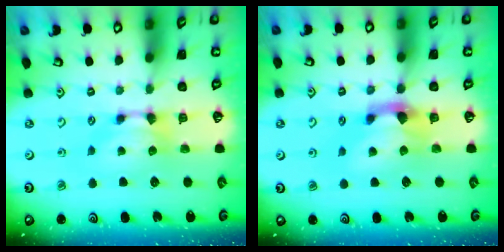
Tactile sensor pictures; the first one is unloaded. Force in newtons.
{"total": 2.6, "press": 2.0, "slide": 1.7}